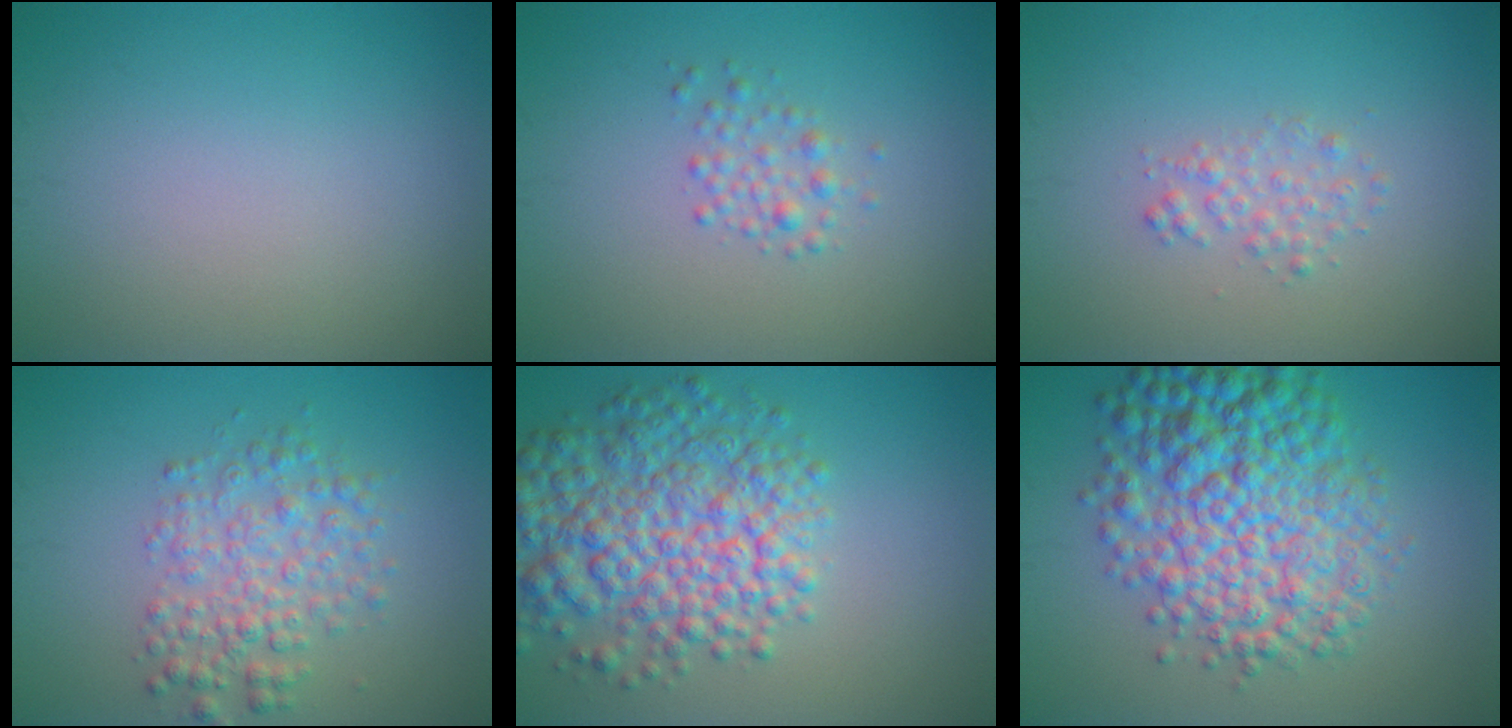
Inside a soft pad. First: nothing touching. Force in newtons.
{"total": 1.6, "press": 1.6, "slide": 0.0}
{"total": 1.5, "press": 1.5, "slide": 0.0}
{"total": 3.9, "press": 3.9, "slide": 0.0}
{"total": 8.2, "press": 8.2, "slide": 0.3}
{"total": 9.7, "press": 9.7, "slide": 0.1}